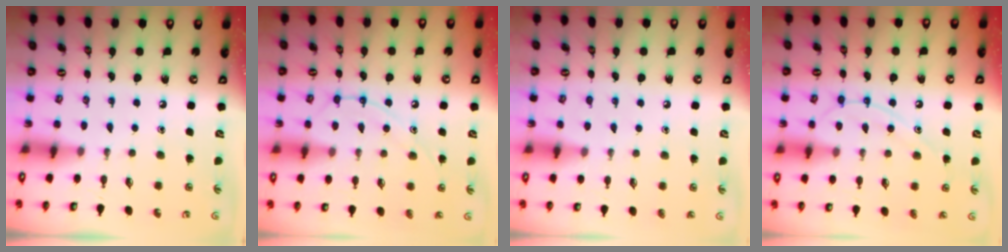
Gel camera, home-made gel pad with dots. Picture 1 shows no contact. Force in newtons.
{"total": 11.6, "press": 11.5, "slide": 1.0}
{"total": 6.9, "press": 6.8, "slide": 0.8}
{"total": 11.6, "press": 11.6, "slide": 1.0}